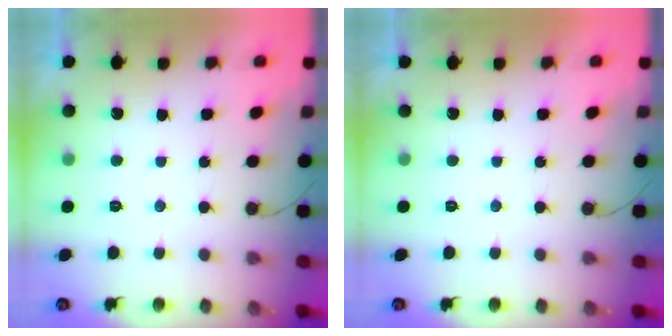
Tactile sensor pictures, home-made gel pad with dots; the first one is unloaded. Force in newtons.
{"total": 1.8, "press": 1.8, "slide": 0.0}